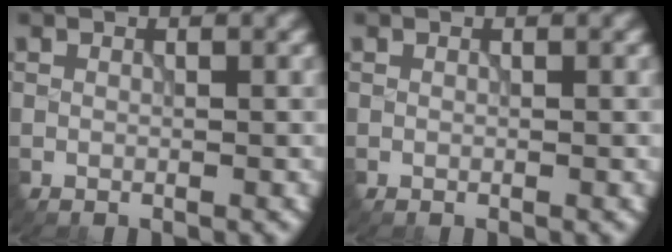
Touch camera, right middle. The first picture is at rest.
{"total": 0.0}